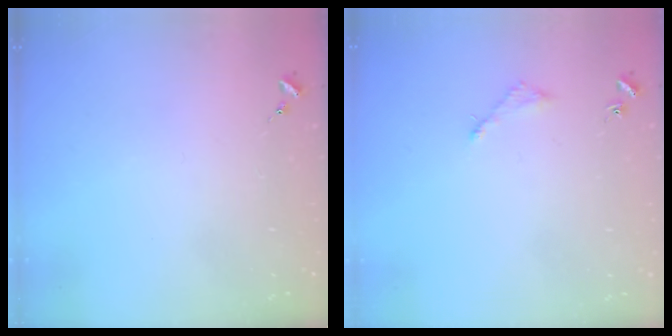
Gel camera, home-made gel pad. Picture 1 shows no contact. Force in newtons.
{"total": 3.0, "press": 3.0, "slide": 0.4}